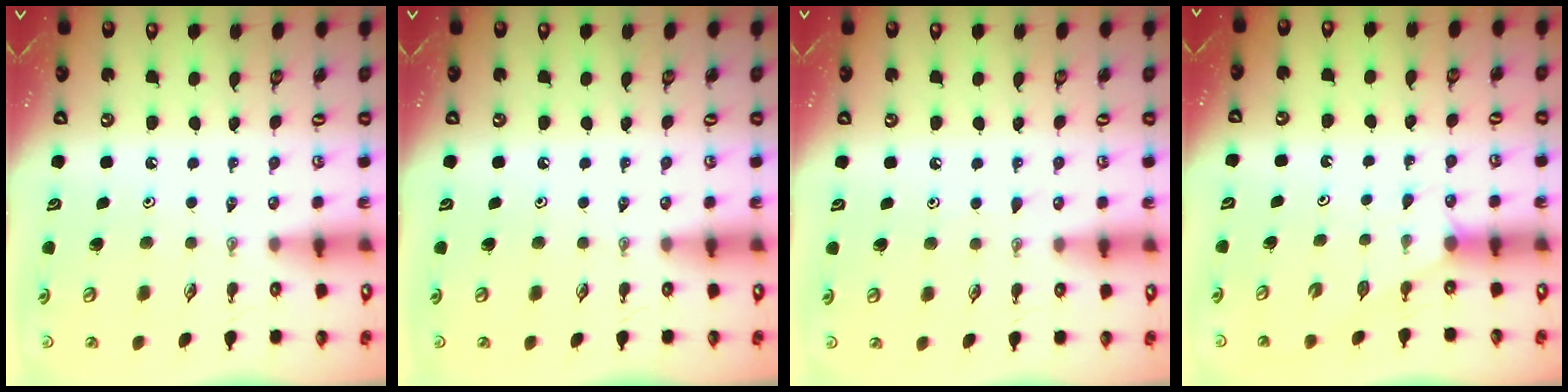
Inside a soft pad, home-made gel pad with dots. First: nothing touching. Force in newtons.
{"total": 0.0}
{"total": 3.4, "press": 3.4, "slide": 0.4}
{"total": 3.4, "press": 3.4, "slide": 0.3}